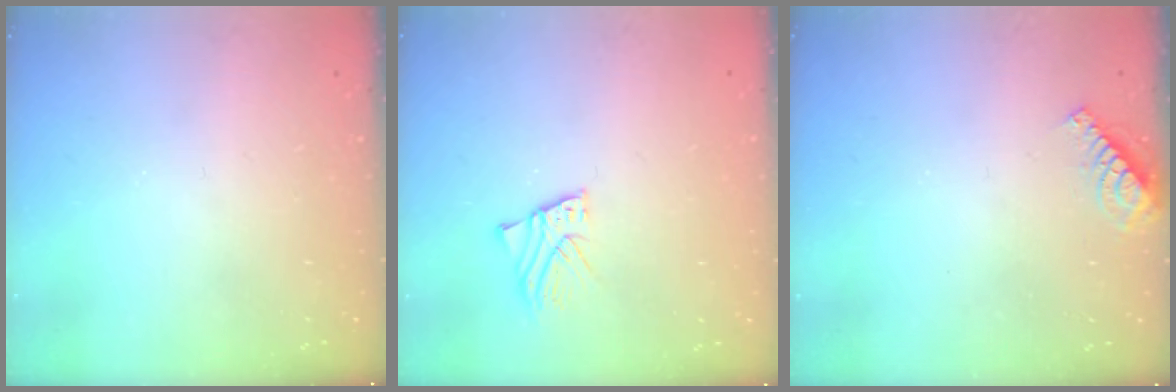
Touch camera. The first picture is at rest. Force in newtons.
{"total": 2.9, "press": 2.9, "slide": 0.2}
{"total": 5.4, "press": 5.3, "slide": 0.6}